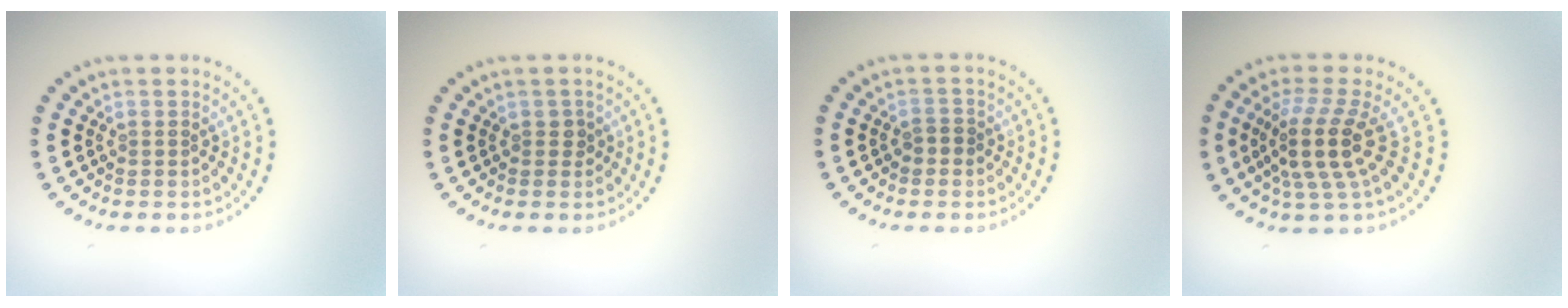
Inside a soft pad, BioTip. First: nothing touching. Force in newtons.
{"total": 0.8, "press": 0.8, "slide": 0.3}
{"total": 1.1, "press": 1.1, "slide": 0.3}
{"total": 4.6, "press": 3.5, "slide": 3.0}